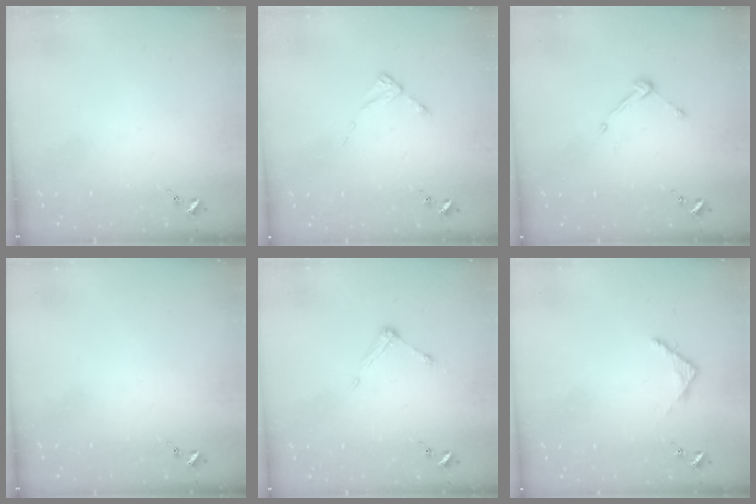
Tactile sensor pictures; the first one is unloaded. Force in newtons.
{"total": 2.2, "press": 2.2, "slide": 0.4}
{"total": 6.5, "press": 6.5, "slide": 0.6}
{"total": 0.0}
{"total": 5.3, "press": 5.2, "slide": 0.2}
{"total": 3.5, "press": 3.5, "slide": 0.3}